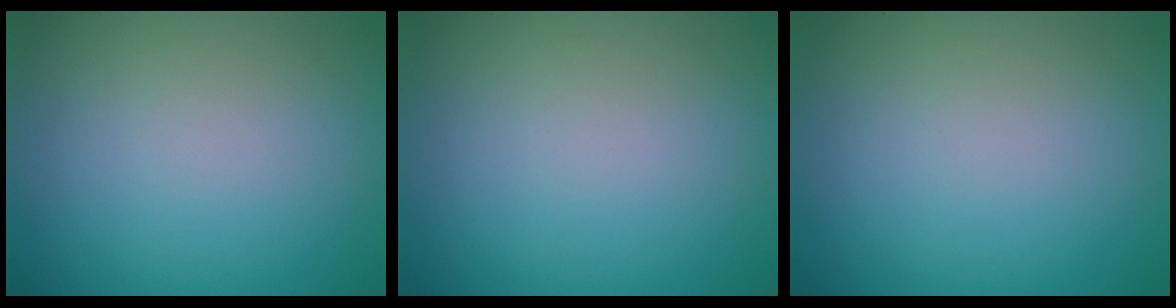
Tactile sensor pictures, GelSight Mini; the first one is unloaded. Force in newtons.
{"total": 0.0}
{"total": 0.0}